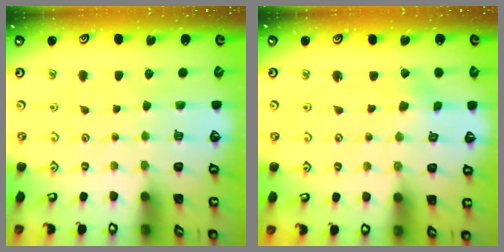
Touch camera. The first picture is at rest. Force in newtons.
{"total": 0.7, "press": 0.6, "slide": 0.2}